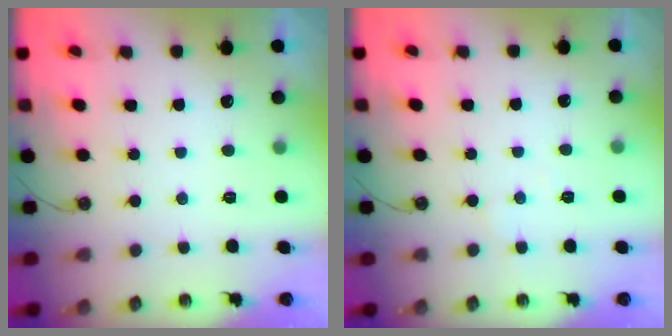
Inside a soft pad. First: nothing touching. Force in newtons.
{"total": 4.4, "press": 4.4, "slide": 0.7}